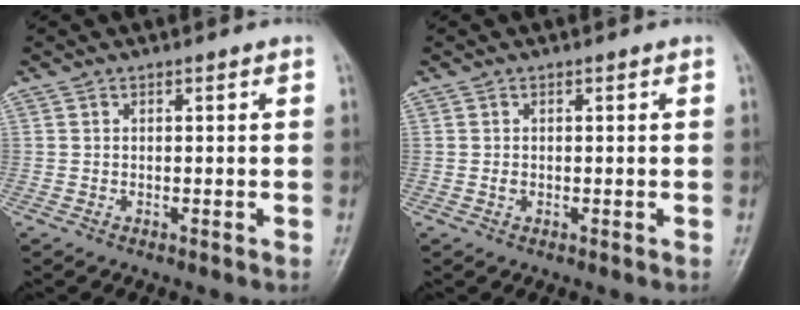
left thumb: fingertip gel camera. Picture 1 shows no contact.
{"total": 1.0, "force": [-0.1, 0.8, 0.6], "torque": [-0.006, 0.002, -0.003]}